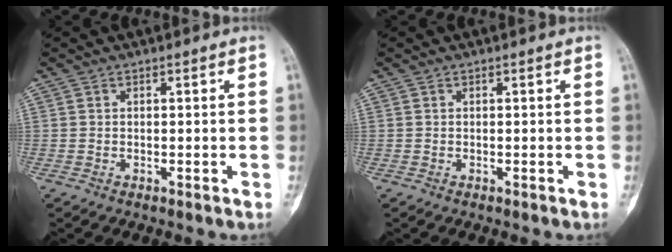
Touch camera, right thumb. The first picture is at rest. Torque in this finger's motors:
{"motor_torque": [0.00, 0.00, 0.05, -0.04, 0.00]}